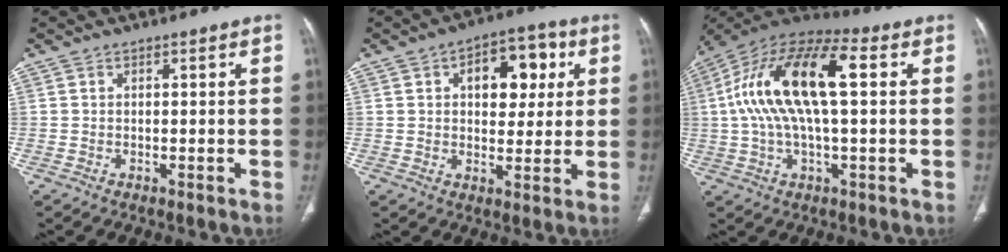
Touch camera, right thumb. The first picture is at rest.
{"total": 11.7, "force": [3.4, 7.1, 8.6], "torque": [-0.074, 0.007, 0.045]}
{"total": 19.7, "force": [2.9, 7.9, 17.8], "torque": [-0.345, 0.039, 0.042]}